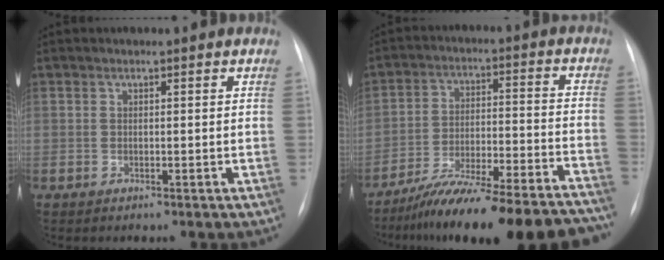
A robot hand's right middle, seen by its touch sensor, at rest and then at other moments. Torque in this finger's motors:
{"motor_torque": [1.08, -1.06, 0.65, 0.21]}